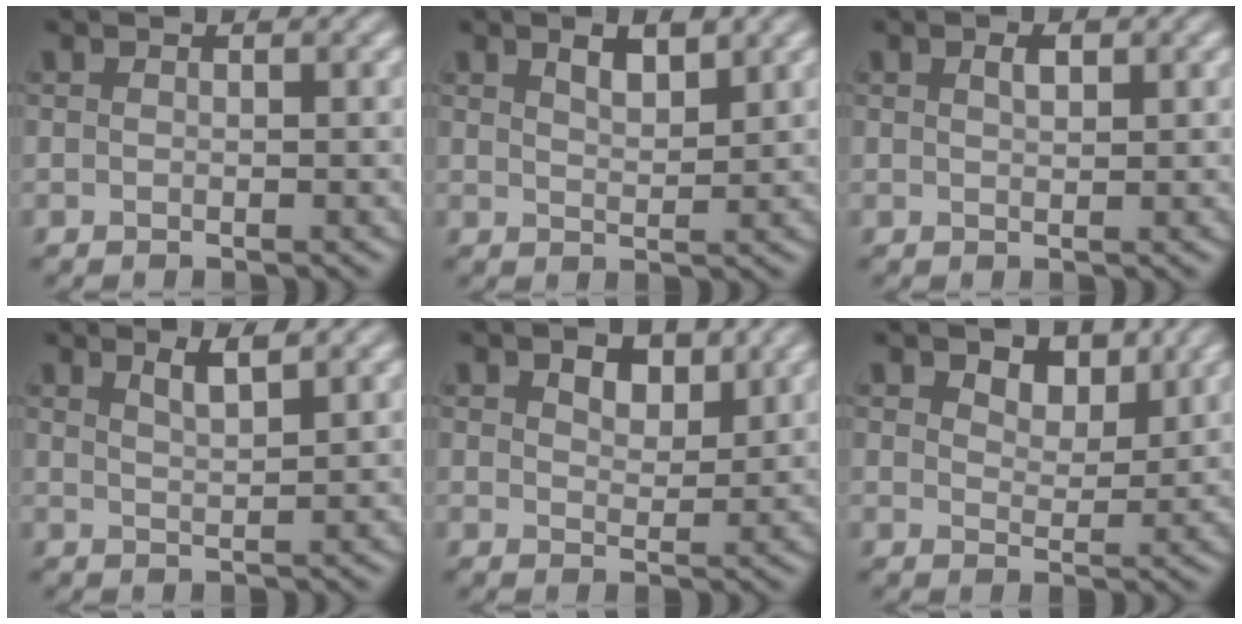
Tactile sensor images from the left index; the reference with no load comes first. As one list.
[{"total": 2.6, "force": [1.7, 0.8, 1.7], "torque": [-0.031, 0.000, 0.033]}, {"total": 1.3, "force": [0.6, 0.6, 1.0], "torque": [-0.019, 0.002, 0.013]}, {"total": 2.4, "force": [1.6, 0.6, 1.7], "torque": [-0.021, 0.004, 0.027]}, {"total": 3.3, "force": [1.9, 1.9, 2.0], "torque": [-0.034, -0.001, 0.029]}, {"total": 3.3, "force": [2.0, 2.0, 1.8], "torque": [-0.035, -0.005, 0.024]}]